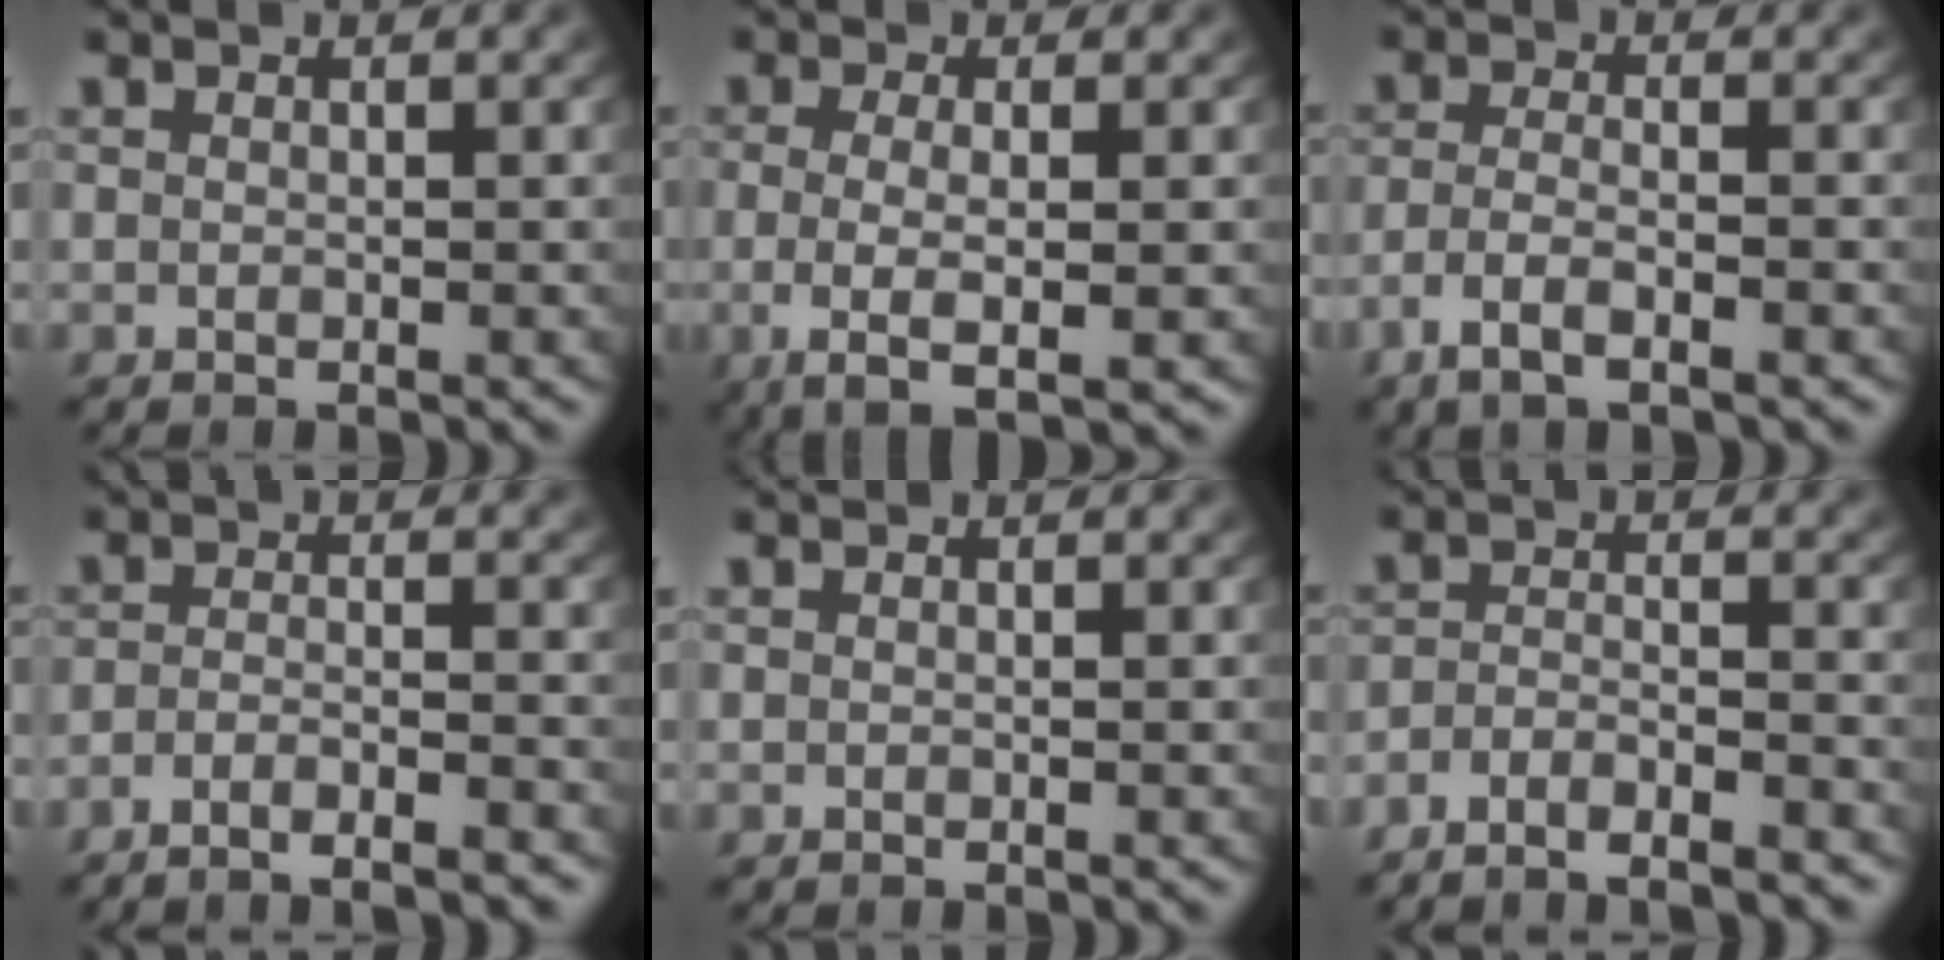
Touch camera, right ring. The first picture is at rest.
{"total": 5.0, "force": [-1.0, 1.7, 4.6], "torque": [-0.094, -0.015, -0.004]}
{"total": 3.3, "force": [-1.9, 1.2, 2.4], "torque": [-0.058, -0.011, -0.030]}
{"total": 4.1, "force": [-3.8, 0.4, 1.5], "torque": [-0.026, -0.010, -0.061]}
{"total": 0.0}
{"total": 4.4, "force": [-4.1, 1.3, 1.3], "torque": [-0.021, -0.010, -0.070]}